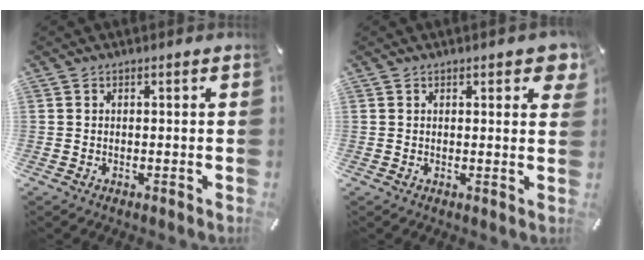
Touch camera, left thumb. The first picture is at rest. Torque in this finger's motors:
{"motor_torque": [0.23, -0.04, 0.24, 0.10, -0.01]}